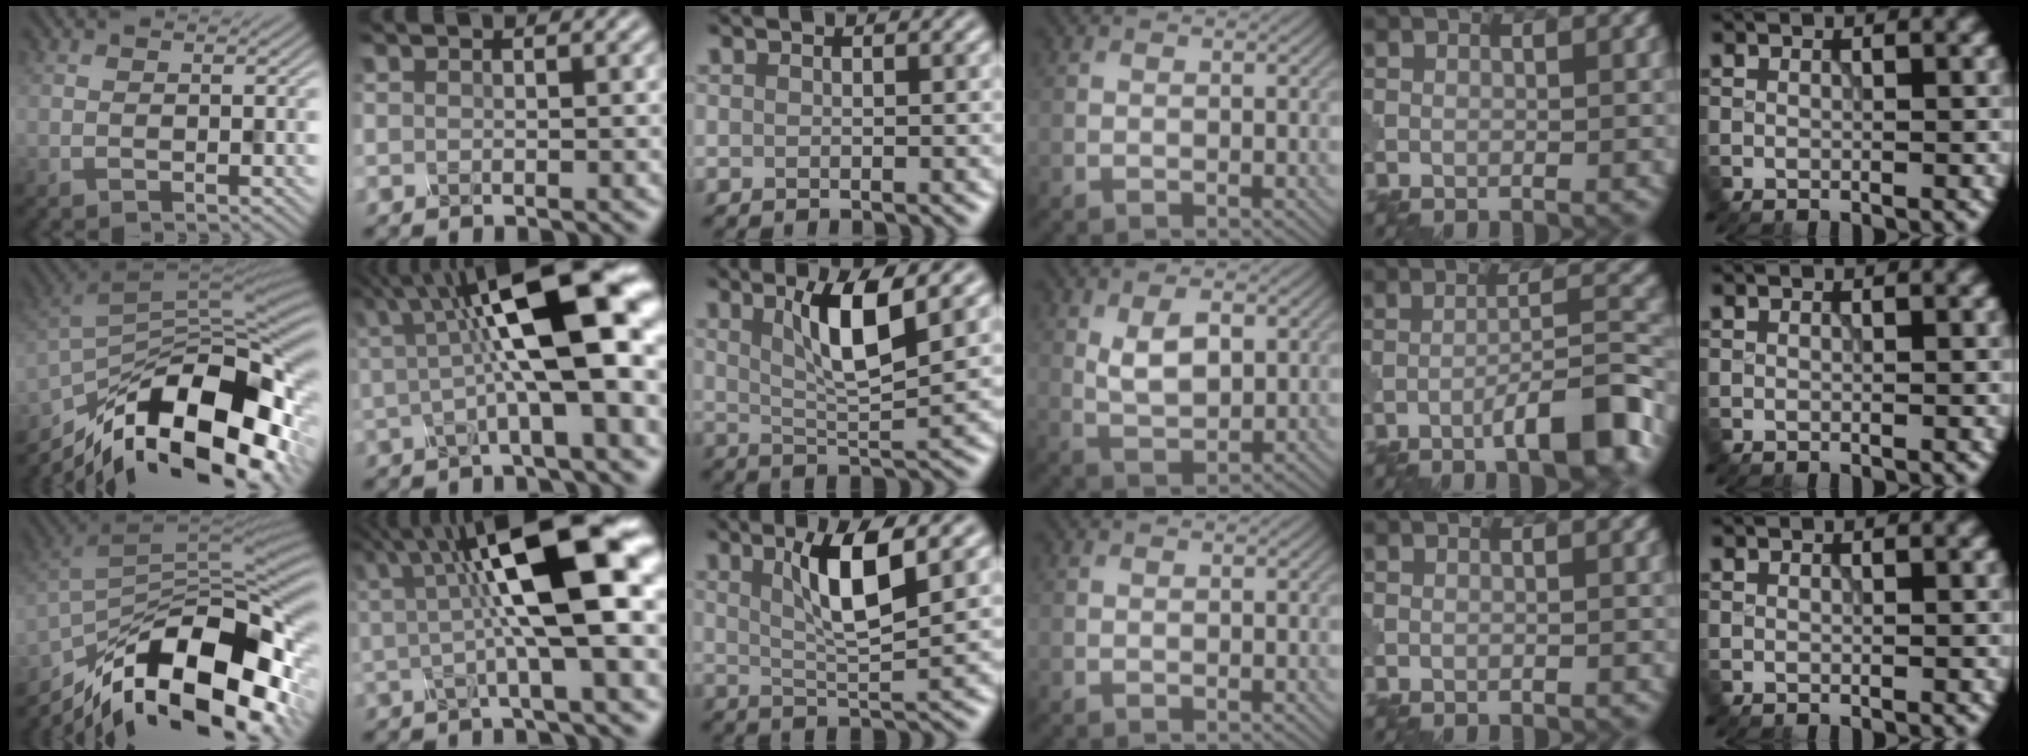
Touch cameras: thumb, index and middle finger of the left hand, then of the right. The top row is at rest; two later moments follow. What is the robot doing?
{"motion": "assemble", "object": "glue stick"}